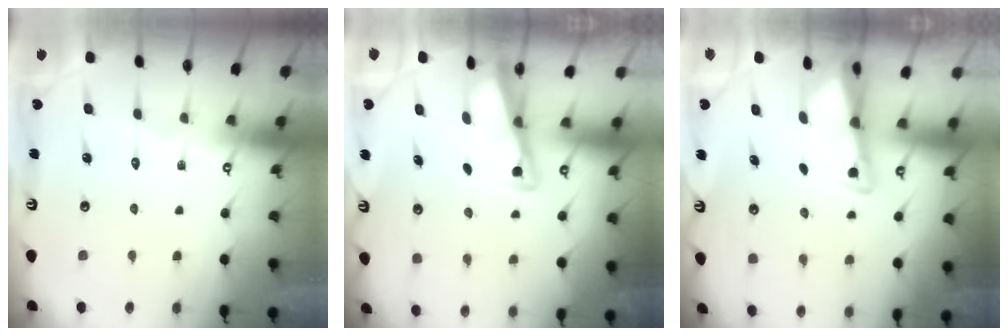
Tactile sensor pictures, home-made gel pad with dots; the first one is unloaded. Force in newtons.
{"total": 2.8, "press": 2.8, "slide": 0.3}
{"total": 2.5, "press": 2.5, "slide": 0.2}